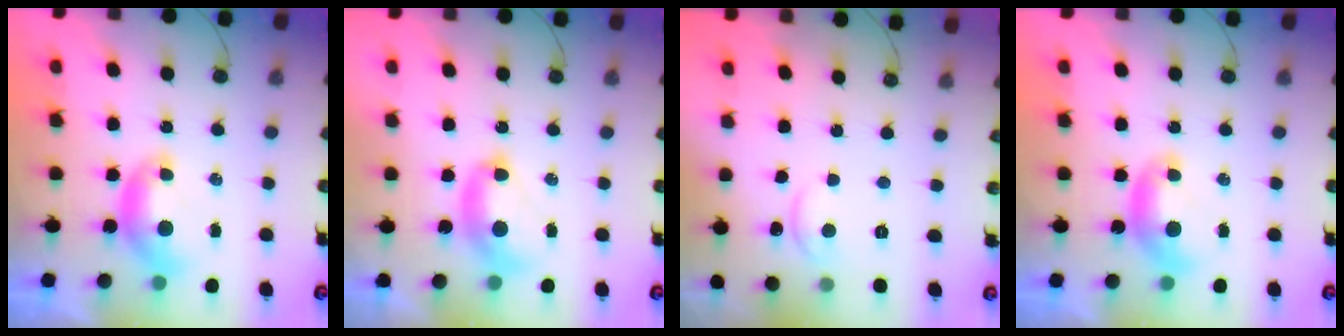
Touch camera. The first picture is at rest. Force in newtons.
{"total": 2.7, "press": 2.7, "slide": 0.1}
{"total": 1.9, "press": 1.9, "slide": 0.4}
{"total": 0.0}